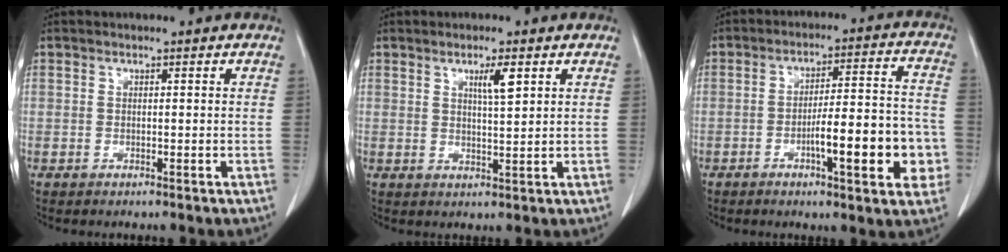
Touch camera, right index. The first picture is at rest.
{"total": 3.6, "force": [1.7, 0.3, 3.1], "torque": [-0.053, -0.003, 0.029]}
{"total": 13.2, "force": [-4.0, 2.6, 12.3], "torque": [-0.169, 0.019, -0.053]}